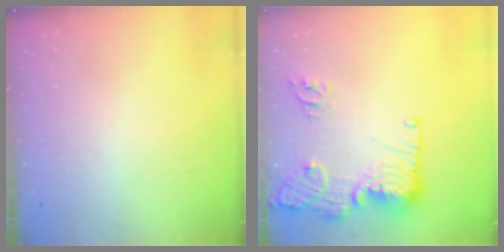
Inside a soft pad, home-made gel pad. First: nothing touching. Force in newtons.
{"total": 18.4, "press": 18.3, "slide": 1.7}